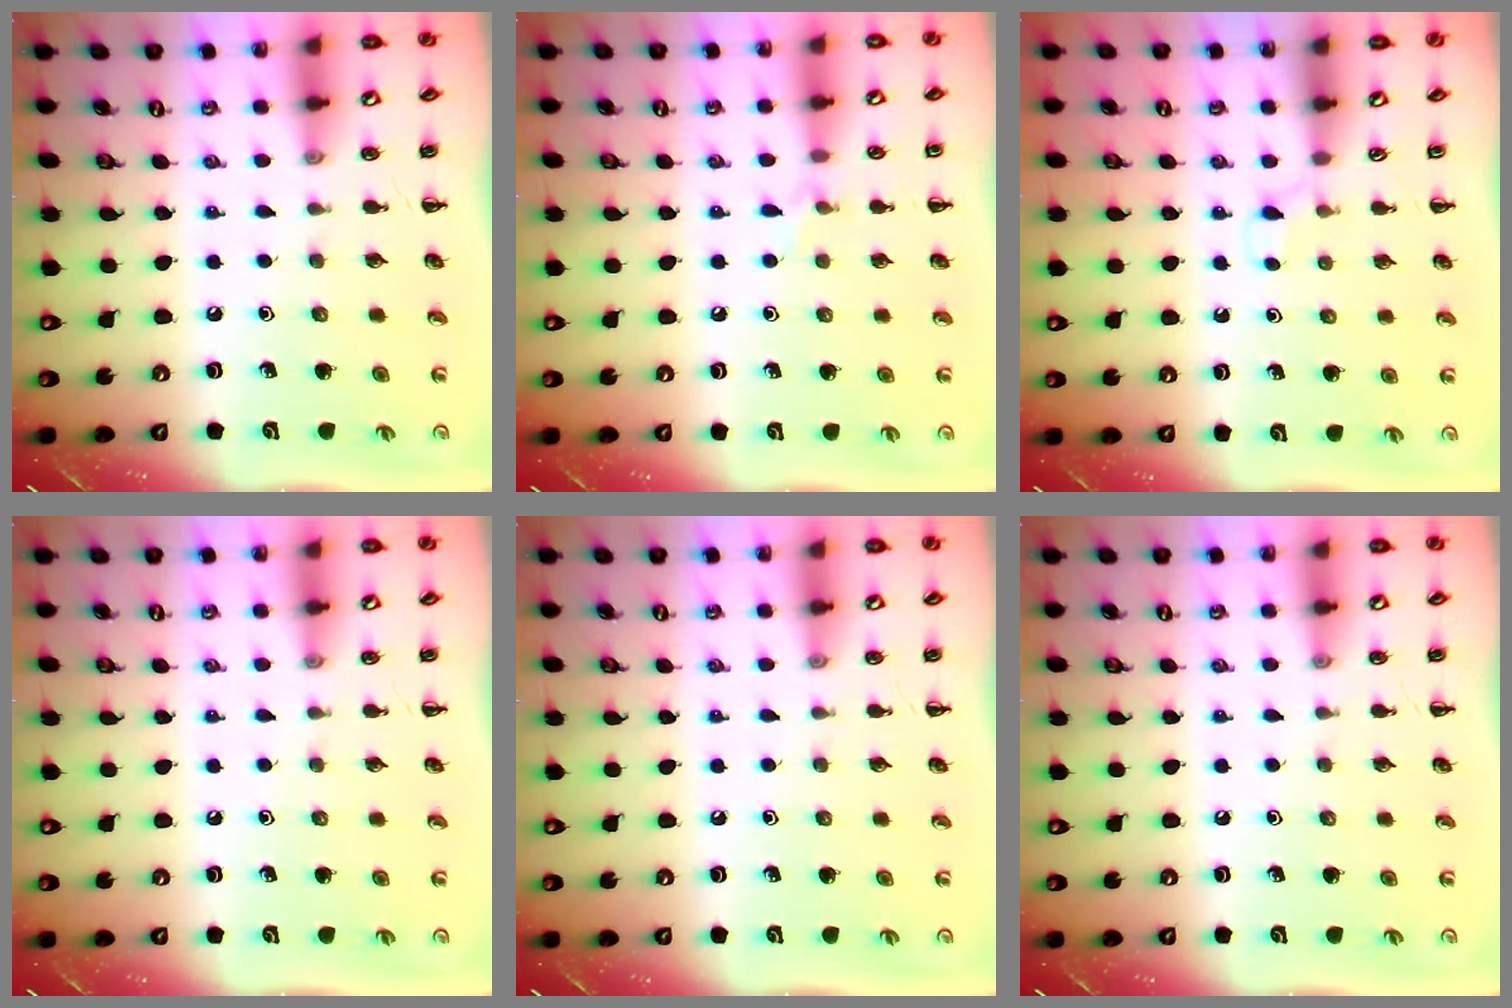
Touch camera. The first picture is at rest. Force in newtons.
{"total": 4.3, "press": 4.1, "slide": 1.4}
{"total": 2.3, "press": 2.2, "slide": 0.8}
{"total": 0.0}
{"total": 0.0}
{"total": 0.0}